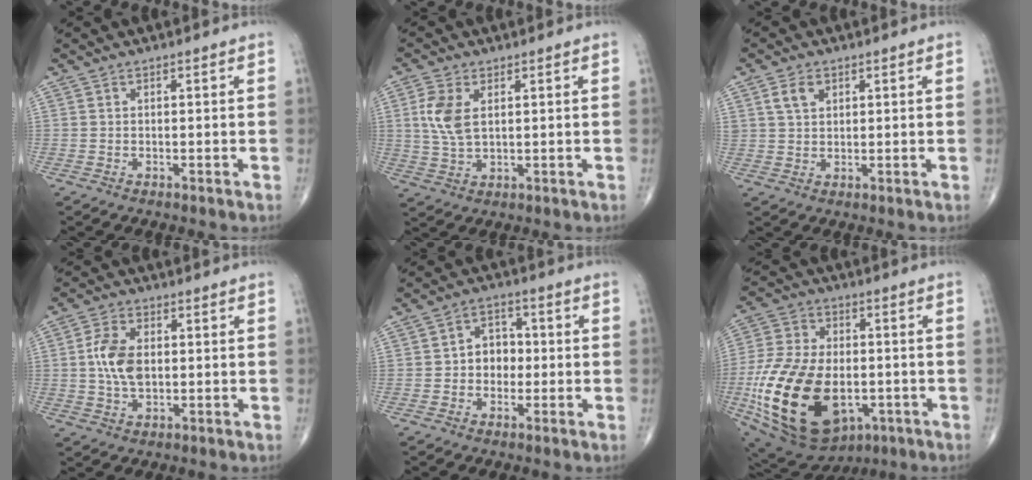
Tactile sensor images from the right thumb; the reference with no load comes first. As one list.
[{"total": 6.7, "force": [1.7, 3.6, 5.3], "torque": [-0.117, 0.000, 0.037]}, {"total": 3.9, "force": [1.8, 2.6, 2.2], "torque": [-0.030, -0.003, 0.035]}, {"total": 7.6, "force": [0.5, 4.6, 6.1], "torque": [-0.114, 0.003, 0.007]}, {"total": 6.2, "force": [-0.4, 5.0, 3.6], "torque": [-0.021, 0.019, -0.017]}, {"total": 27.6, "force": [-6.7, 16.8, 21.0], "torque": [-0.426, -0.008, -0.094]}]